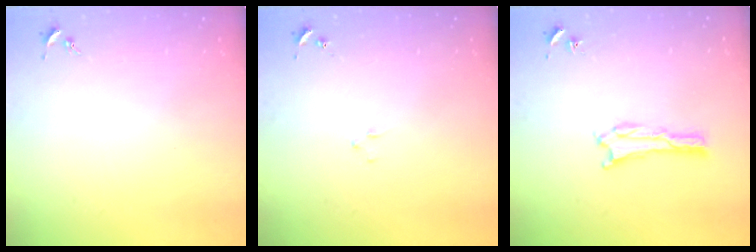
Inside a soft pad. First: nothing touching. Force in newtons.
{"total": 0.7, "press": 0.7, "slide": 0.2}
{"total": 1.3, "press": 1.3, "slide": 0.4}